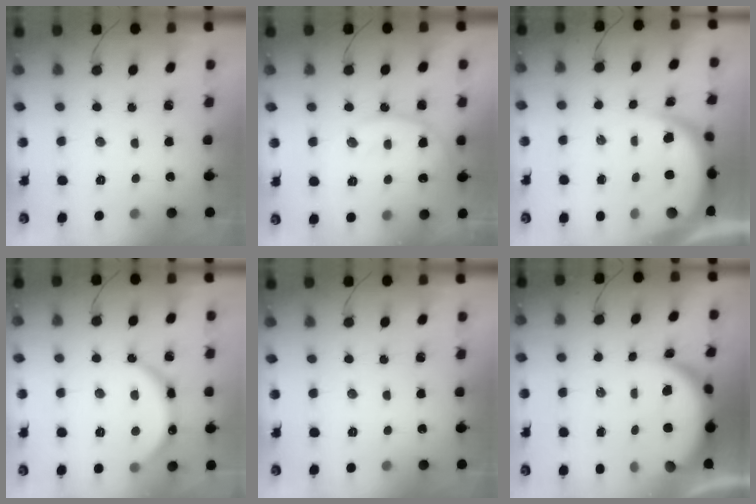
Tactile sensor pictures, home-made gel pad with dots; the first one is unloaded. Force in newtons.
{"total": 14.2, "press": 14.2, "slide": 1.2}
{"total": 9.0, "press": 8.9, "slide": 1.0}
{"total": 8.2, "press": 8.0, "slide": 1.8}
{"total": 0.0}
{"total": 7.7, "press": 7.7, "slide": 0.7}